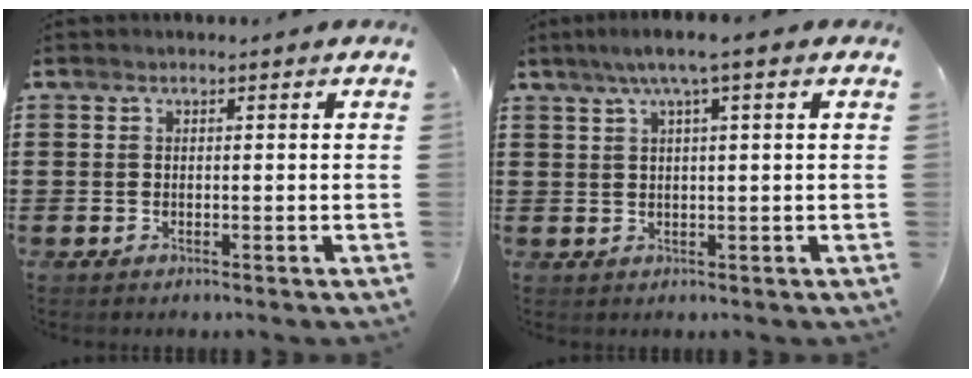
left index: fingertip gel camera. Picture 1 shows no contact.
{"total": 3.8, "force": [1.8, -0.2, 3.3], "torque": [-0.068, 0.001, 0.028]}